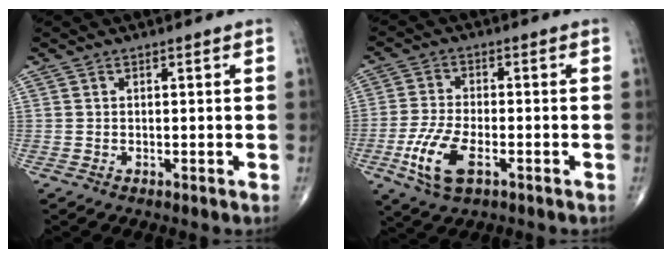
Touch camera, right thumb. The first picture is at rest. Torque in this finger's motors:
{"motor_torque": [1.02, -0.68, 0.88, -0.23, 0.29]}